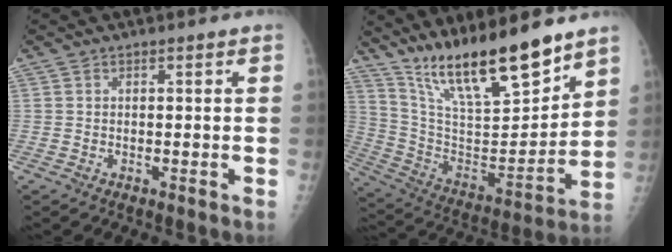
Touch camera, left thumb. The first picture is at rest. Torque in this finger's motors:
{"motor_torque": [0.58, 0.56, 1.44, -1.33, 0.11]}